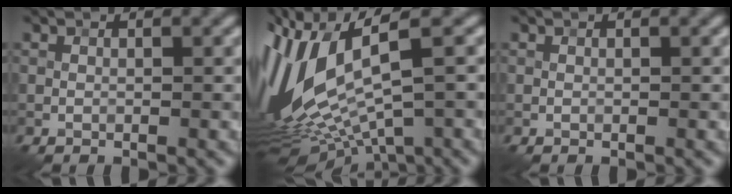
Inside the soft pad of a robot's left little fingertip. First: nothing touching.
{"total": 13.4, "force": [0.5, 5.1, 12.4], "torque": [-0.283, -0.007, 0.044]}
{"total": 0.0}